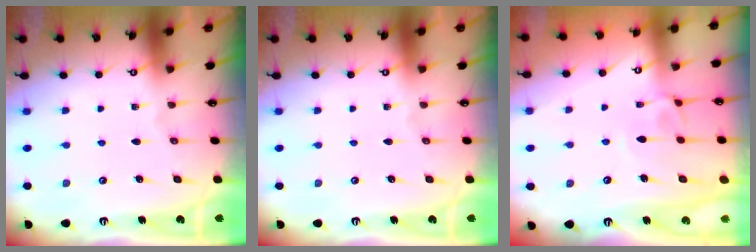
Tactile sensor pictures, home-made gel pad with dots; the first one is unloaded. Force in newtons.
{"total": 0.0}
{"total": 1.8, "press": 1.6, "slide": 0.8}